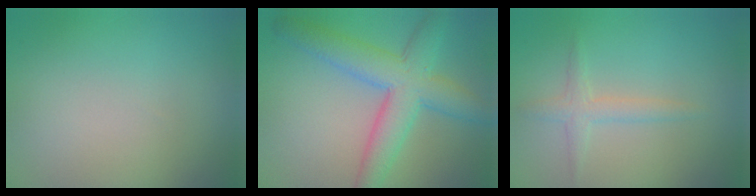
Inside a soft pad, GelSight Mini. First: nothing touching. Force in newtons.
{"total": 6.4, "press": 6.4, "slide": 0.2}
{"total": 1.7, "press": 1.7, "slide": 0.0}